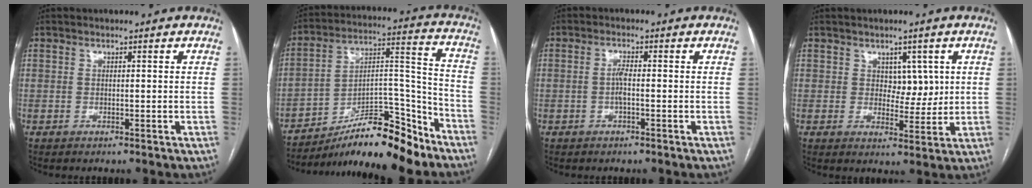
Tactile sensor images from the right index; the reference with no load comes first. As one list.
[{"total": 16.9, "force": [-13.6, 3.4, 9.5], "torque": [-0.152, 0.032, -0.224]}, {"total": 1.9, "force": [-0.3, 0.3, 1.9], "torque": [-0.037, 0.004, -0.006]}, {"total": 4.1, "force": [1.4, 2.7, 2.8], "torque": [-0.033, 0.001, 0.025]}]